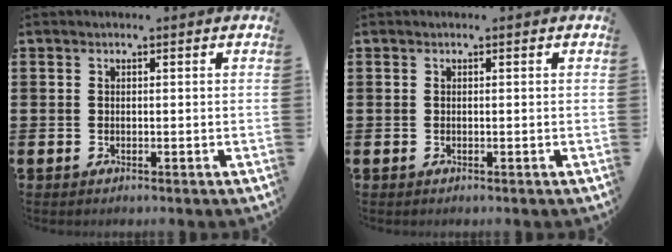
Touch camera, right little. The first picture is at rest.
{"total": 0.0}